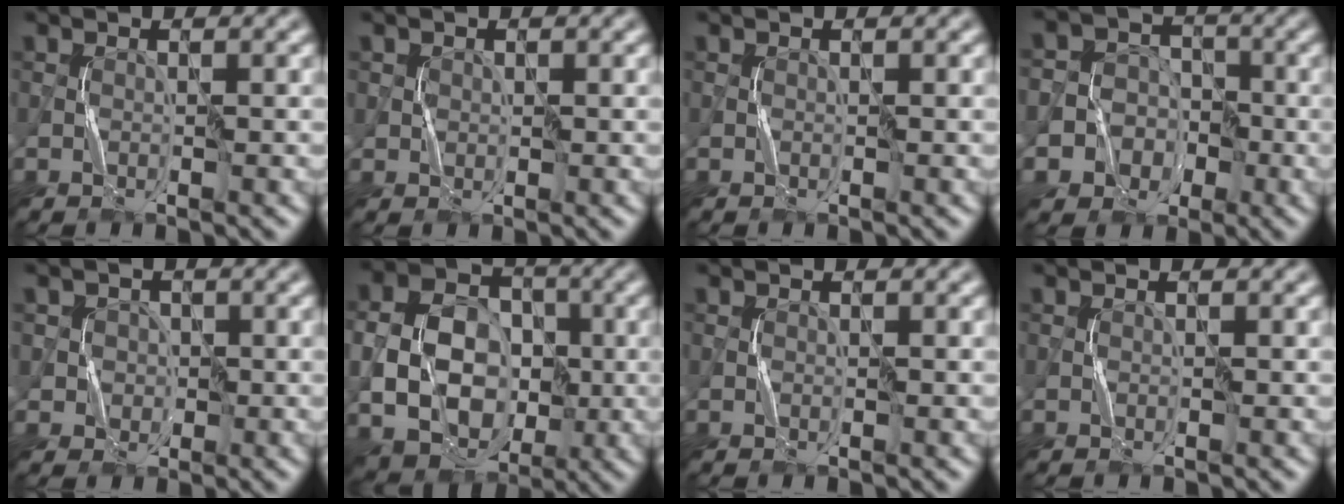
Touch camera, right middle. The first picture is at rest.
{"total": 1.0, "force": [0.3, 1.0, 0.2], "torque": [0.001, -0.001, 0.005]}
{"total": 0.0}
{"total": 6.2, "force": [-2.2, 5.6, 1.3], "torque": [-0.016, 0.013, -0.062]}
{"total": 3.3, "force": [0.7, 3.2, 0.8], "torque": [-0.003, 0.010, 0.008]}
{"total": 9.8, "force": [-1.1, 7.2, 6.6], "torque": [-0.120, 0.000, -0.026]}
{"total": 0.0}
{"total": 0.0}